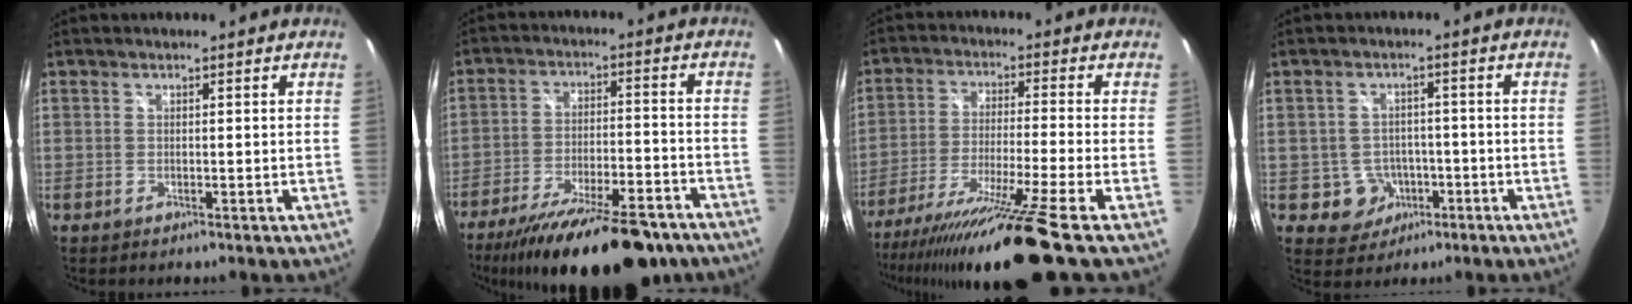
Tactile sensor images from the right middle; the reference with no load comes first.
{"total": 22.6, "force": [-17.8, 5.9, 12.7], "torque": [-0.222, -0.041, -0.262]}
{"total": 17.9, "force": [-14.3, -3.7, 10.1], "torque": [-0.196, -0.057, -0.244]}
{"total": 4.8, "force": [-1.8, 4.4, 0.8], "torque": [-0.028, 0.012, -0.013]}